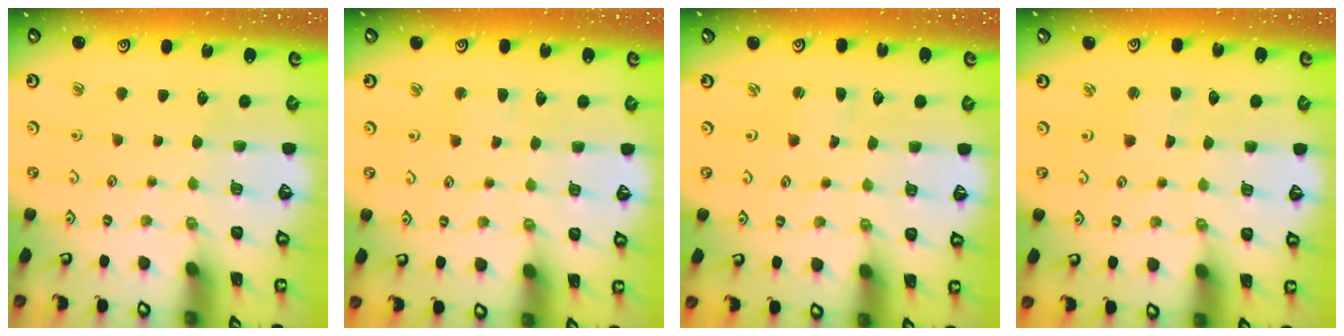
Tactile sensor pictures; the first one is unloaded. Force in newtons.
{"total": 2.1, "press": 2.0, "slide": 0.3}
{"total": 1.5, "press": 1.4, "slide": 0.2}
{"total": 1.4, "press": 1.4, "slide": 0.3}